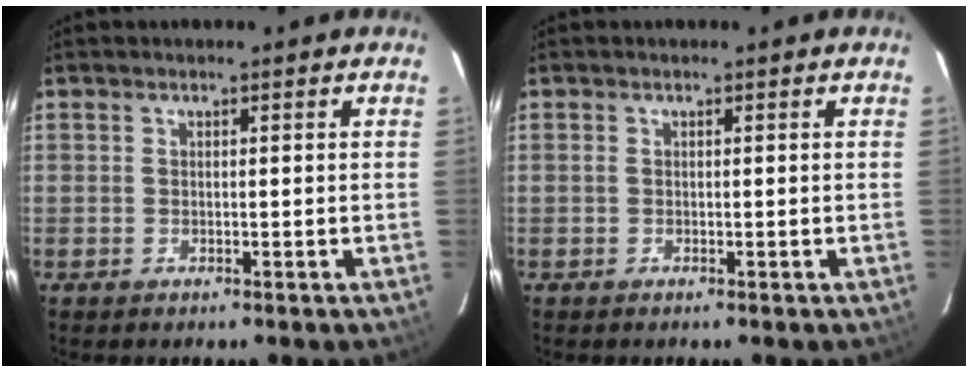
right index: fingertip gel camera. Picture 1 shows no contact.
{"total": 0.0}